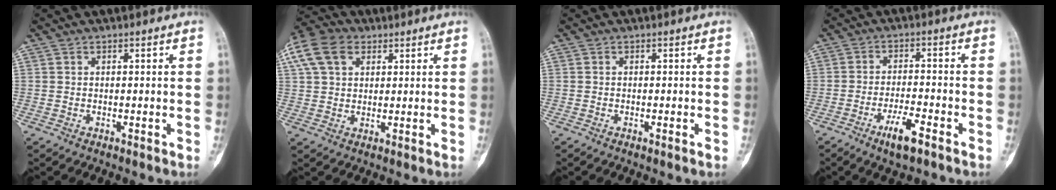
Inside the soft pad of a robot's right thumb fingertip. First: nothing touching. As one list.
[{"total": 13.7, "force": [6.0, 9.6, 7.8], "torque": [-0.169, 0.025, 0.107]}, {"total": 0.7, "force": [-0.3, 0.0, 0.7], "torque": [-0.012, 0.000, -0.003]}, {"total": 6.3, "force": [-3.8, 1.4, 4.8], "torque": [-0.090, 0.018, -0.065]}]